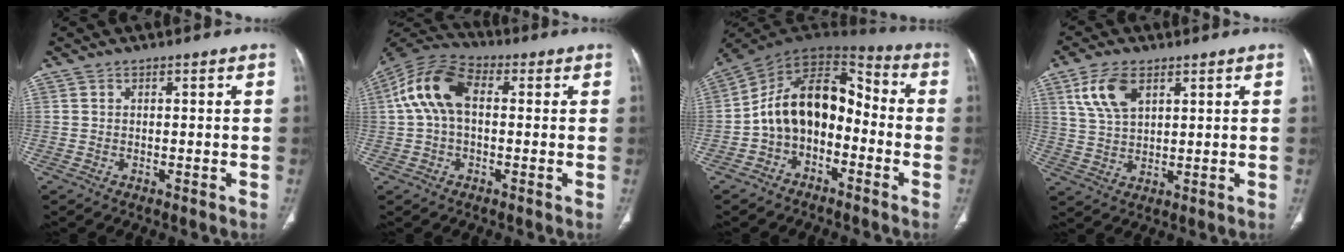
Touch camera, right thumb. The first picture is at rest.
{"total": 11.7, "force": [1.2, 7.1, 9.2], "torque": [-0.183, 0.033, 0.012]}
{"total": 14.6, "force": [-3.2, 9.9, 10.3], "torque": [-0.145, 0.081, -0.067]}
{"total": 8.2, "force": [3.9, 4.4, 5.8], "torque": [-0.110, -0.008, 0.081]}